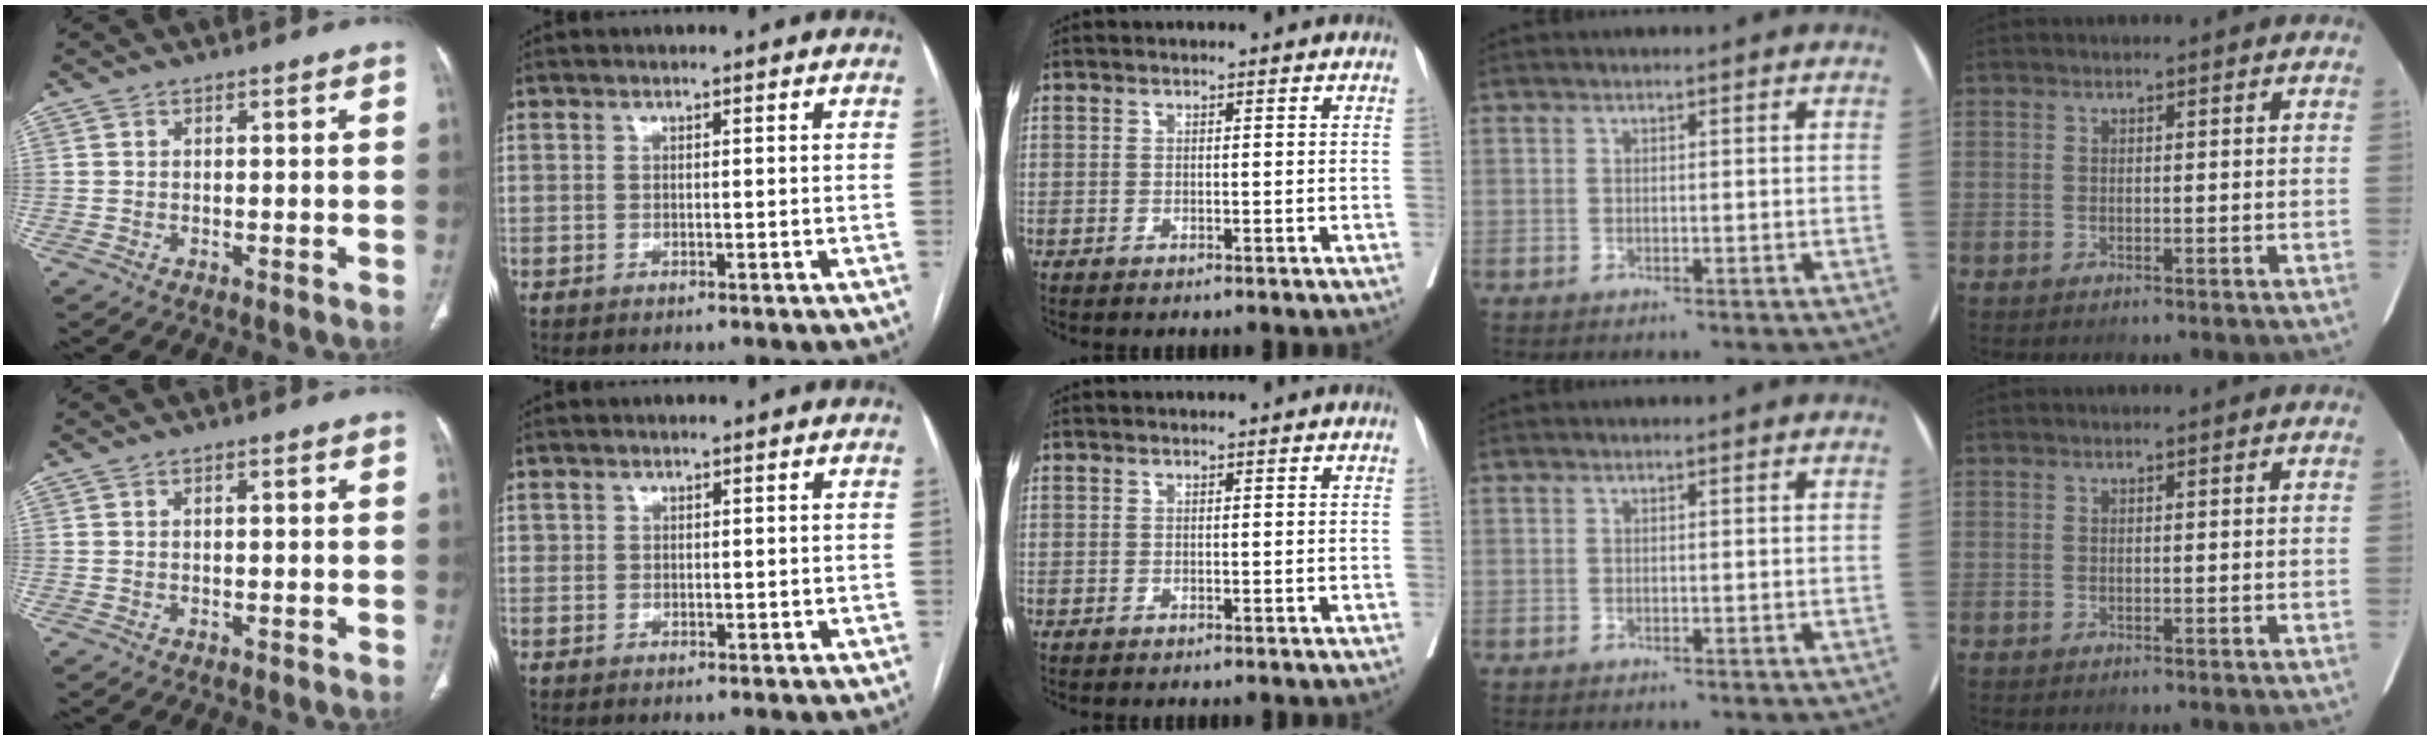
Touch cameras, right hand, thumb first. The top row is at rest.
{"thumb": {"total": 0.7, "force": [0.1, 0.3, 0.7], "torque": [-0.011, 0.002, 0.002]}, "index": {"total": 1.4, "force": [0.1, 1.1, 0.8], "torque": [-0.013, 0.005, 0.005]}}